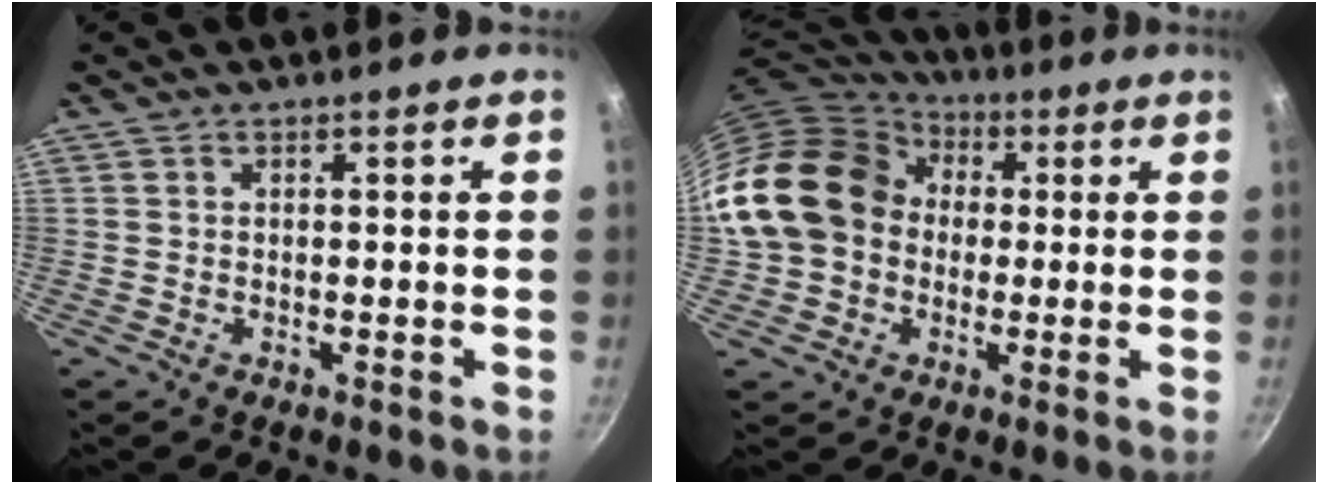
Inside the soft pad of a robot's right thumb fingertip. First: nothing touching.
{"total": 19.4, "force": [1.2, 16.1, 10.7], "torque": [-0.188, 0.051, 0.015]}